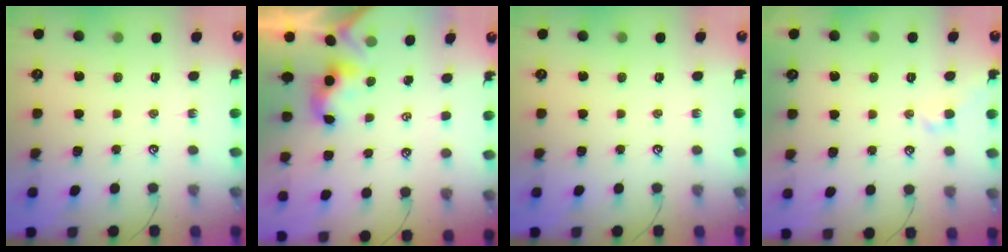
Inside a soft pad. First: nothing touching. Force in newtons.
{"total": 0.6, "press": 0.5, "slide": 0.3}
{"total": 0.0}
{"total": 0.9, "press": 0.7, "slide": 0.6}